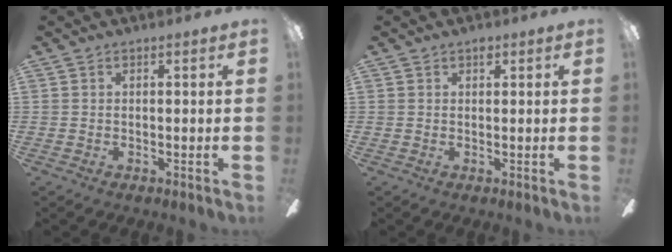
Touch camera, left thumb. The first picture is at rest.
{"total": 1.2, "force": [0.7, 0.7, 0.7], "torque": [-0.006, -0.002, 0.011]}